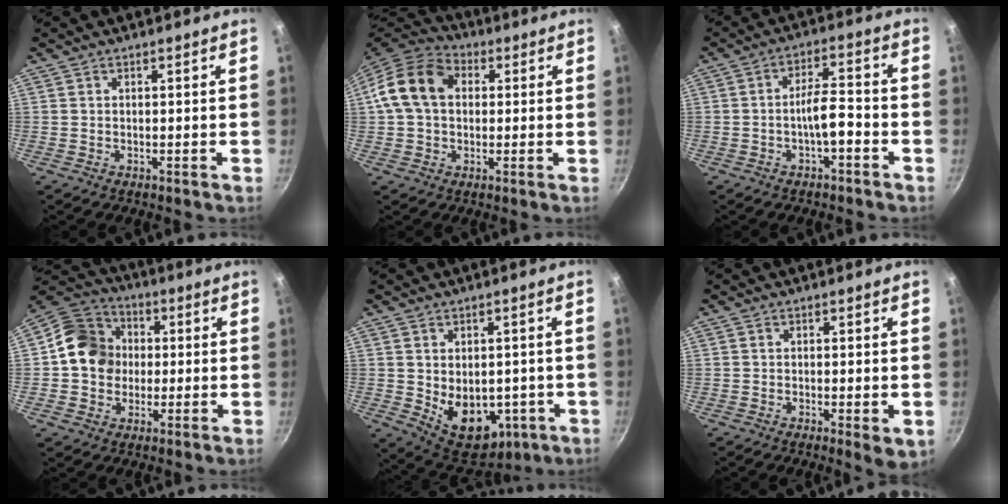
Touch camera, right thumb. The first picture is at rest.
{"total": 13.0, "force": [2.0, 9.8, 8.4], "torque": [-0.133, 0.028, 0.017]}
{"total": 5.7, "force": [-2.6, 1.9, 4.7], "torque": [-0.074, 0.033, -0.041]}
{"total": 12.5, "force": [0.6, 11.0, 5.9], "torque": [-0.072, 0.022, -0.006]}
{"total": 12.8, "force": [-2.3, 8.8, 9.1], "torque": [-0.094, -0.014, -0.007]}
{"total": 3.6, "force": [-0.8, 0.9, 3.4], "torque": [-0.050, -0.014, -0.010]}